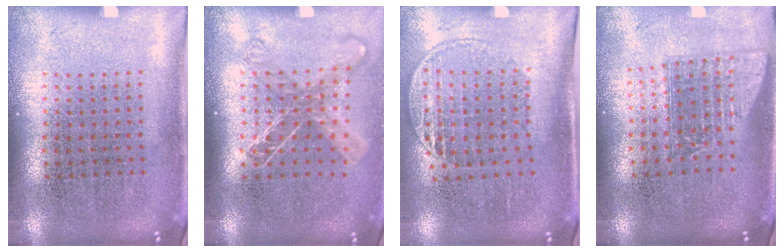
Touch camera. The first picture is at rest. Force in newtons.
{"total": 1.5, "press": 1.2, "slide": 0.9}
{"total": 1.6, "press": 1.3, "slide": 0.9}
{"total": 1.6, "press": 1.2, "slide": 1.0}